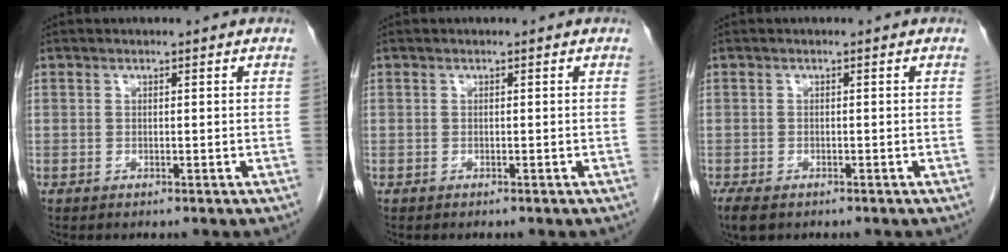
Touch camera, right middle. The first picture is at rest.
{"total": 0.0}
{"total": 4.1, "force": [-2.8, 2.0, 2.3], "torque": [-0.046, -0.011, -0.044]}